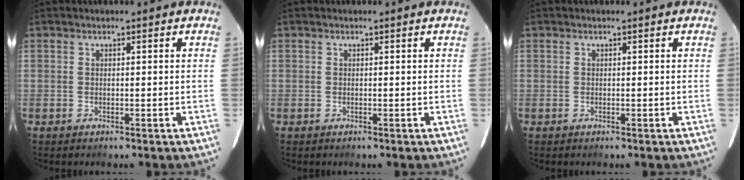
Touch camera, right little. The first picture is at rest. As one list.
[{"total": 0.0}, {"total": 0.0}]